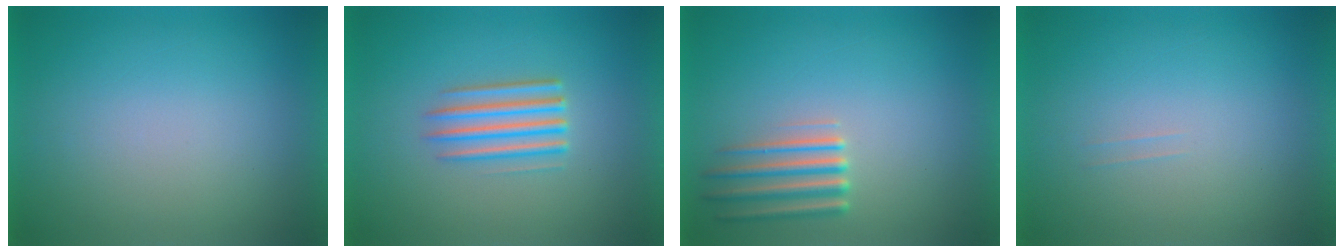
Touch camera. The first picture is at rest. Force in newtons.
{"total": 3.5}
{"total": 2.3}
{"total": 1.2}